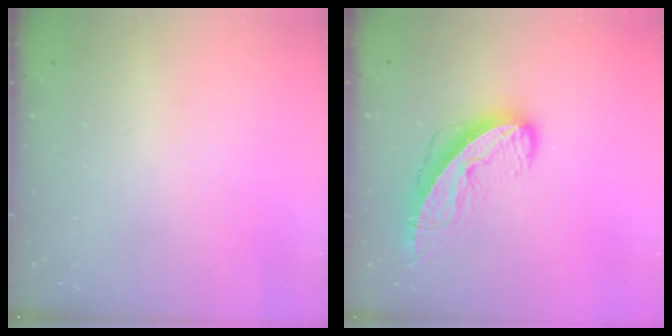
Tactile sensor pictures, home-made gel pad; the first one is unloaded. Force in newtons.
{"total": 10.0, "press": 10.0, "slide": 1.2}